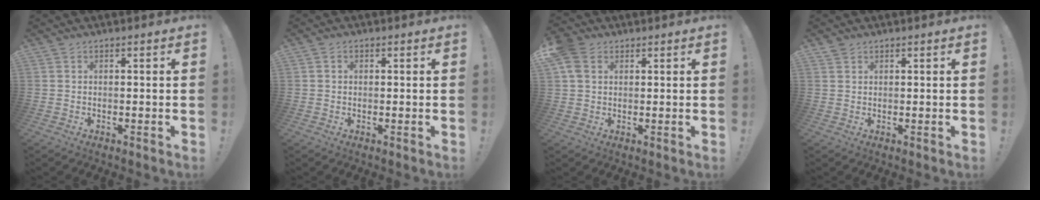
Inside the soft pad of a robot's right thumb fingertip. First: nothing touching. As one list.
[{"total": 1.0, "force": [0.1, 1.0, 0.3], "torque": [-0.008, 0.005, 0.001]}, {"total": 7.1, "force": [2.8, 5.0, 4.1], "torque": [-0.081, -0.002, 0.054]}, {"total": 1.3, "force": [1.0, 0.8, 0.2], "torque": [0.004, -0.007, 0.017]}]